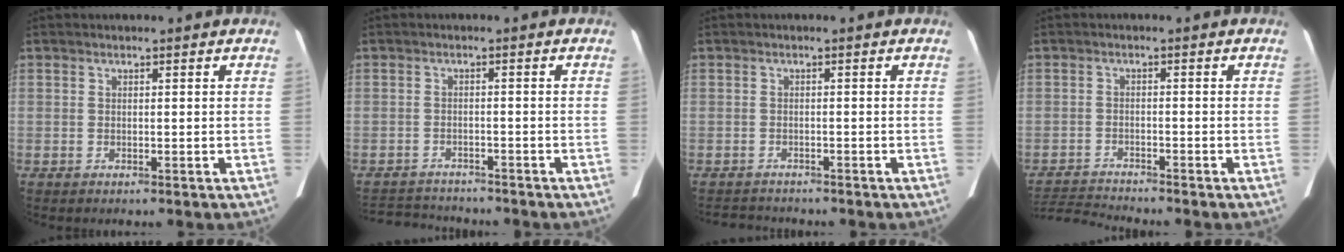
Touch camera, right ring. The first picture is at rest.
{"total": 7.2, "force": [-6.9, 1.2, 1.3], "torque": [-0.028, 0.001, -0.104]}
{"total": 4.0, "force": [-3.8, 0.9, 0.7], "torque": [-0.013, -0.009, -0.055]}
{"total": 5.2, "force": [-5.0, -1.2, -0.2], "torque": [-0.006, -0.011, -0.092]}